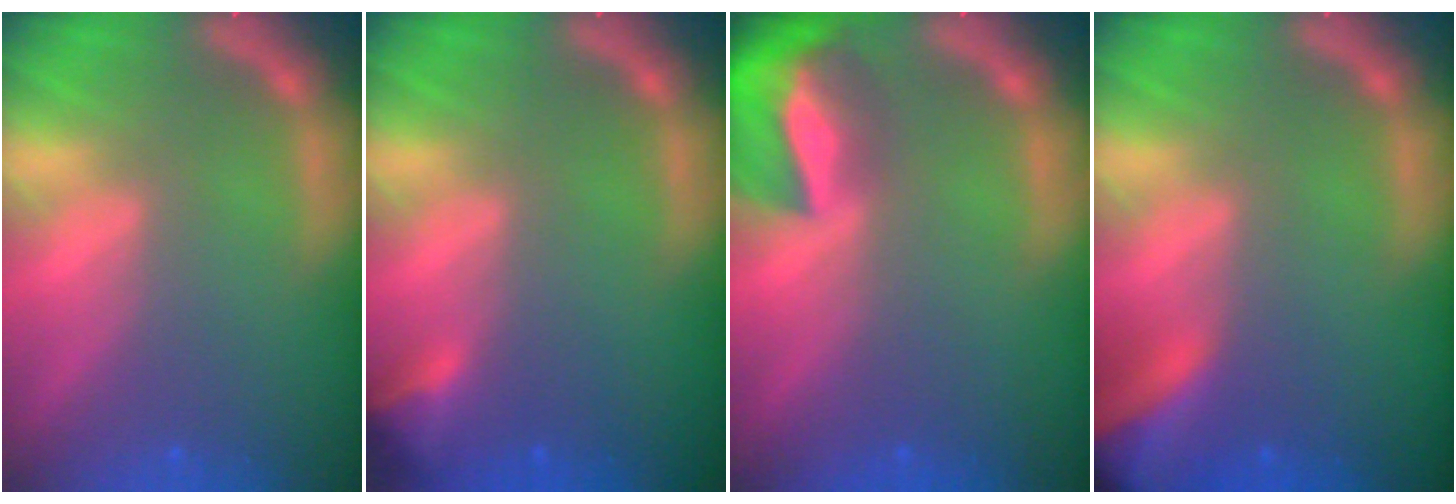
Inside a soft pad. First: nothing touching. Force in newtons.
{"total": 2.4}
{"total": 8.5}
{"total": 9.0}